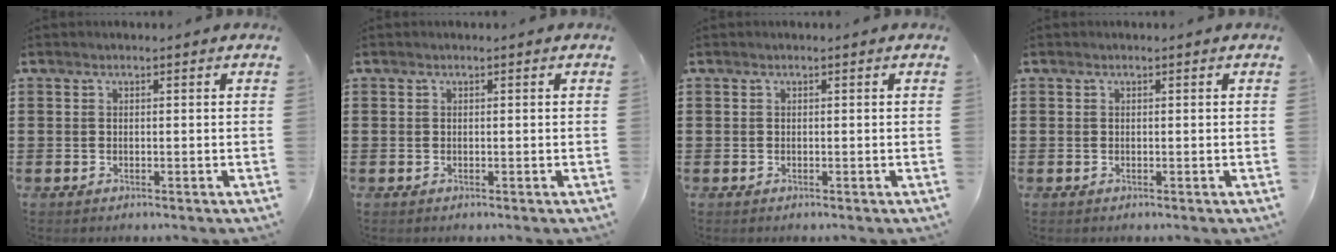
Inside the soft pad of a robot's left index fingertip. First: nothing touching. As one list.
[{"total": 0.0}, {"total": 0.0}, {"total": 0.0}]